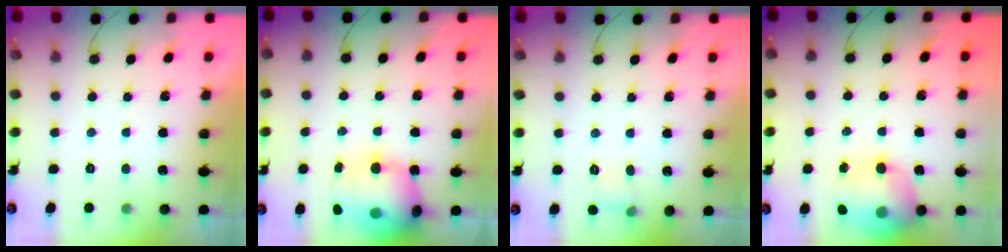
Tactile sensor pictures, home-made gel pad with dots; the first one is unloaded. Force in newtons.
{"total": 19.3, "press": 18.8, "slide": 4.3}
{"total": 5.5, "press": 5.2, "slide": 1.6}
{"total": 17.2, "press": 17.1, "slide": 2.0}